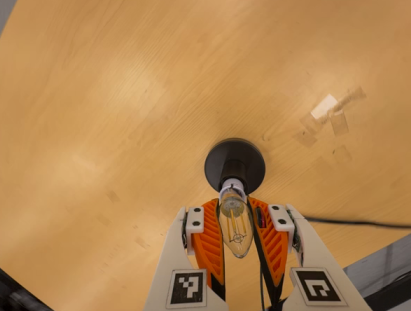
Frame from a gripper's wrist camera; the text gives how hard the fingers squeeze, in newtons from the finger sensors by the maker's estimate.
{"total": 19.8, "left": 18.4, "right": 21.2}